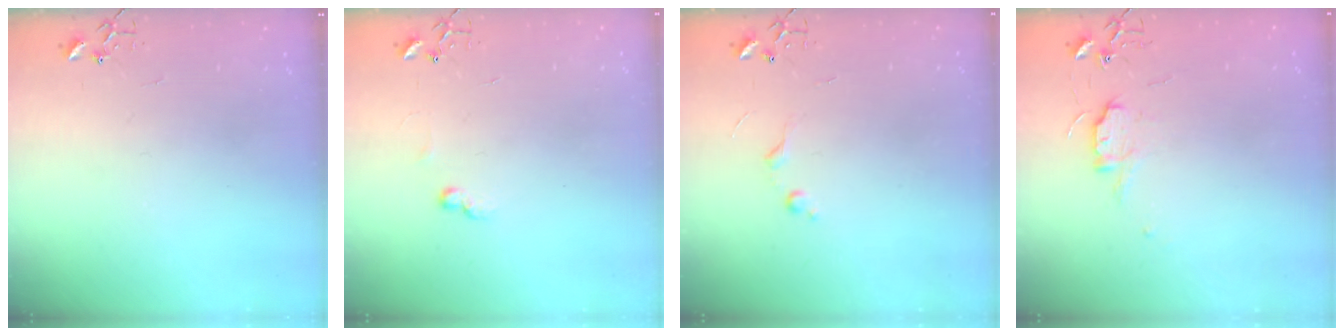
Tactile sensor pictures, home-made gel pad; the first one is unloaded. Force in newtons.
{"total": 5.9, "press": 5.9, "slide": 0.8}
{"total": 6.8, "press": 6.7, "slide": 0.8}
{"total": 7.3, "press": 7.3, "slide": 0.7}